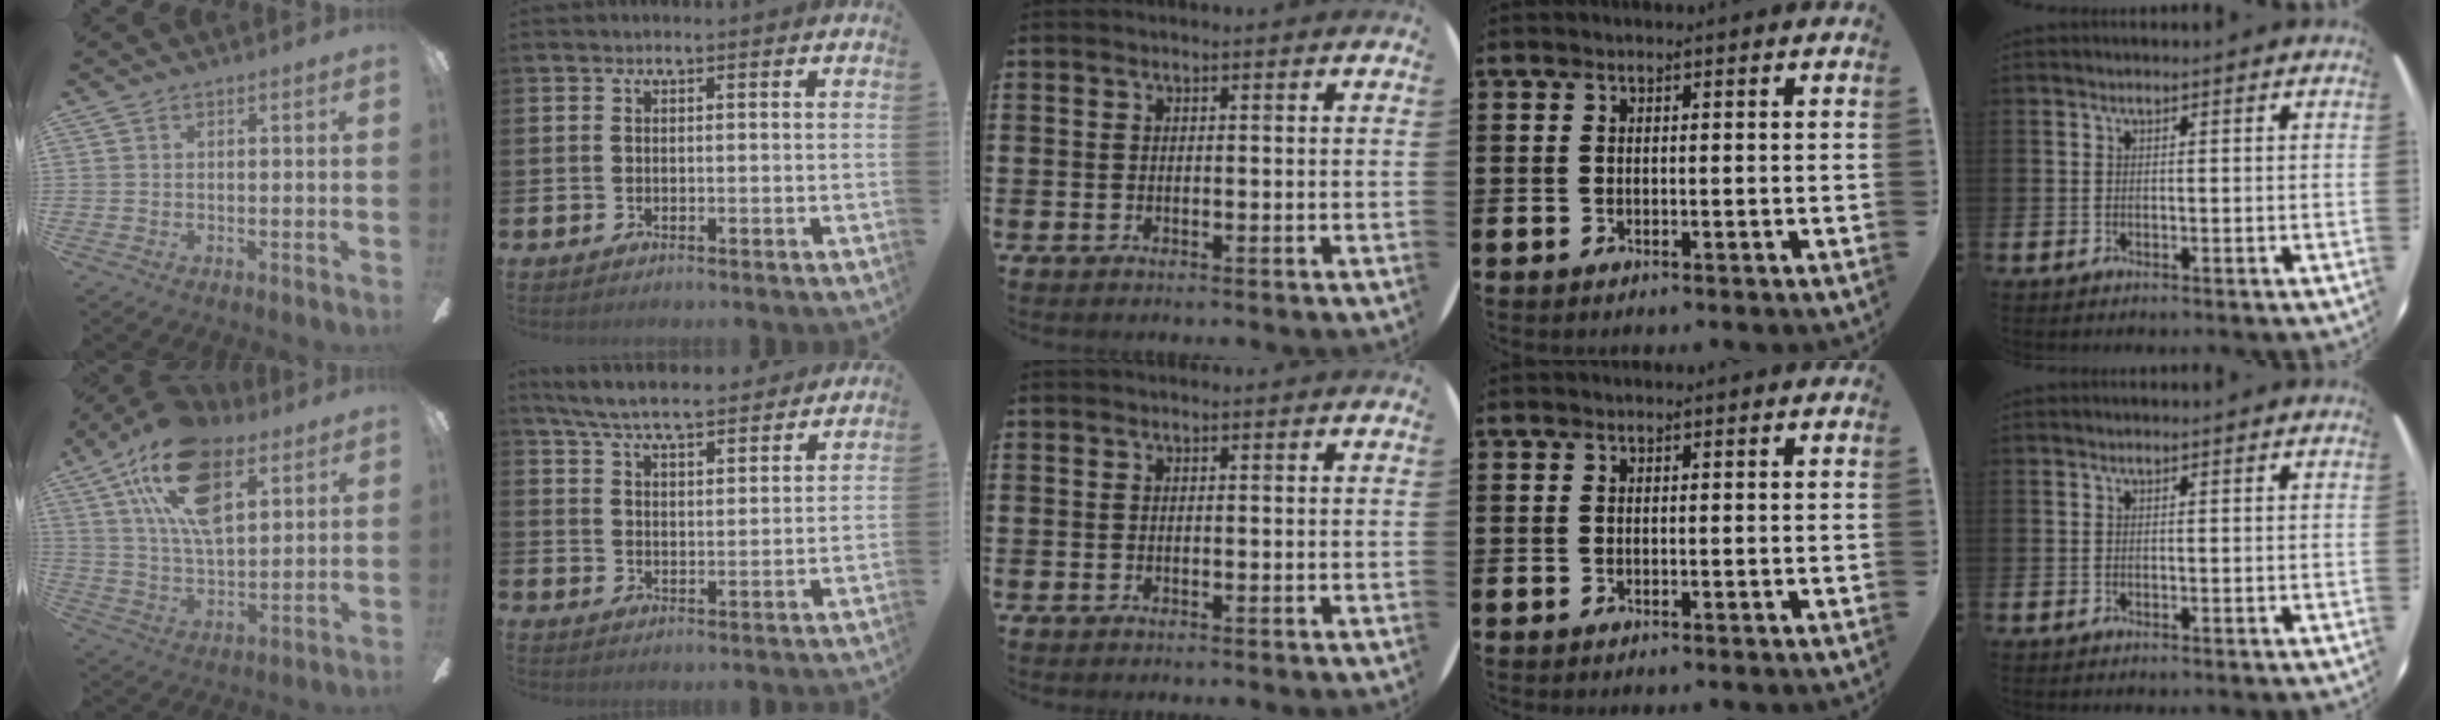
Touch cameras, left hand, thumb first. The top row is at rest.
{"thumb": {"total": 20.6, "force": [10.4, 10.4, 14.3], "torque": [-0.260, -0.019, 0.184]}, "index": {"total": 6.9, "force": [6.6, 0.8, 1.9], "torque": [-0.068, -0.036, 0.118]}}